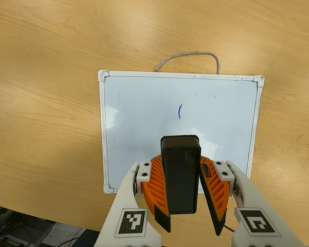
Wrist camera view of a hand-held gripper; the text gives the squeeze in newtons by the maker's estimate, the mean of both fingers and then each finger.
{"total": 9.8, "left": 9.9, "right": 9.8}